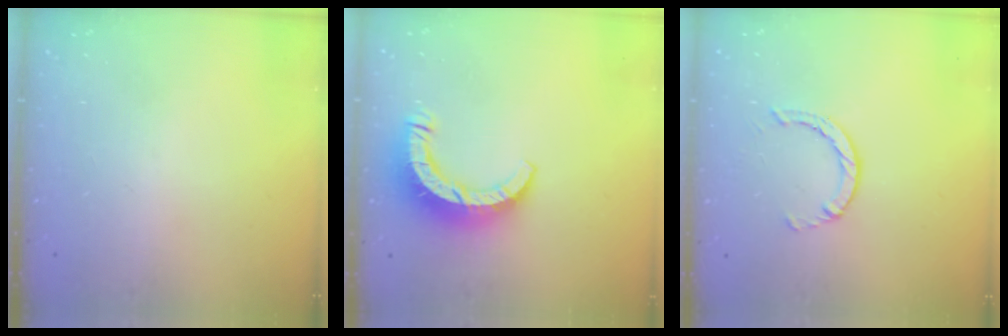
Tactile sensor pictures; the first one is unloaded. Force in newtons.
{"total": 9.6, "press": 9.6, "slide": 1.0}
{"total": 2.4, "press": 2.4, "slide": 0.4}